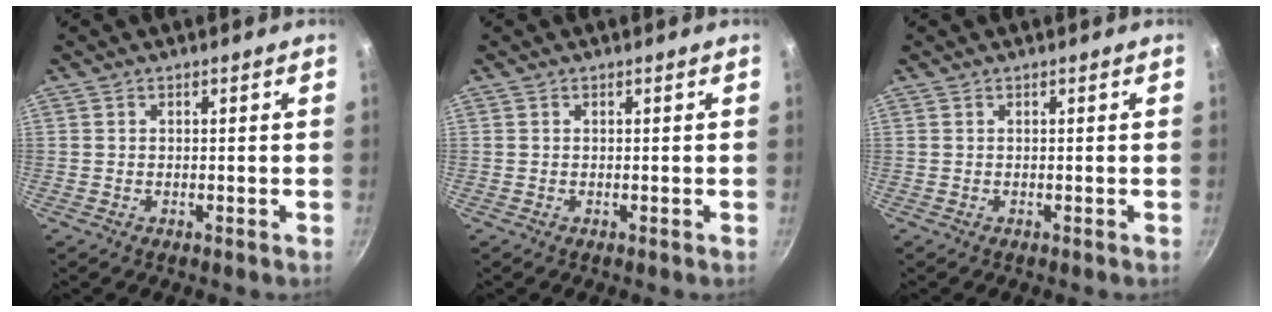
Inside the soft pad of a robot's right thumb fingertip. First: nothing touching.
{"total": 0.0}
{"total": 0.0}